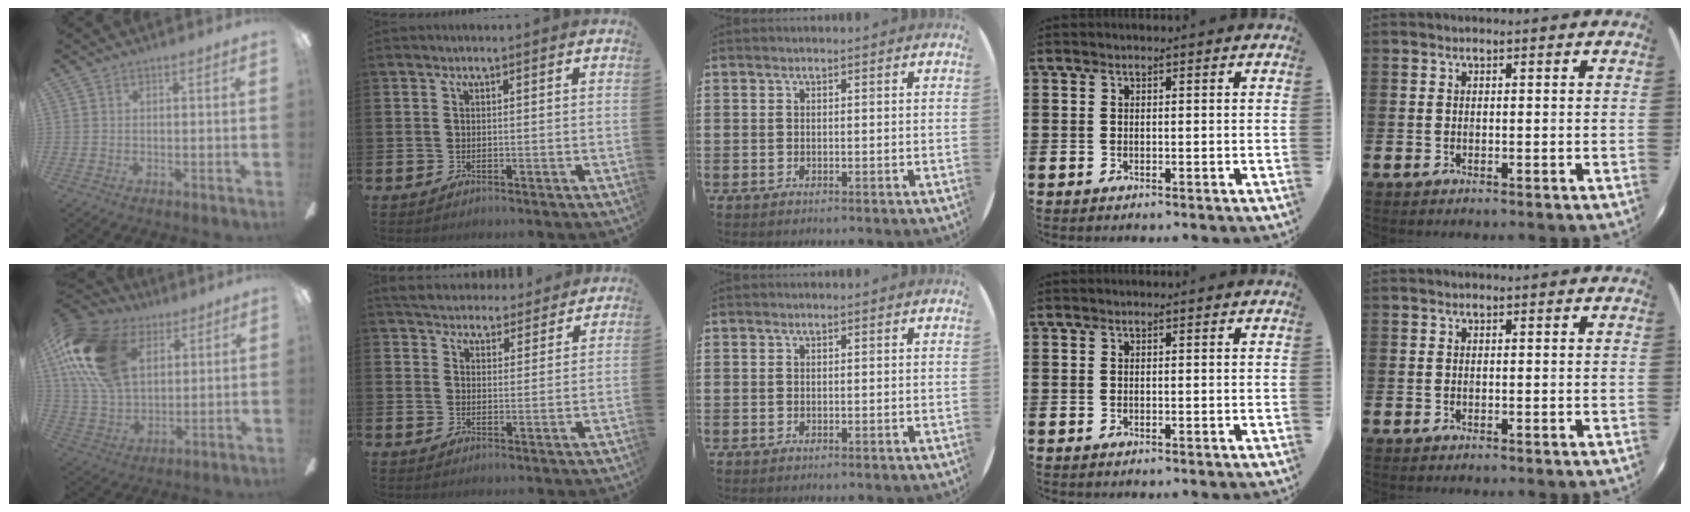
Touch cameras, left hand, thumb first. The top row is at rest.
{"thumb": {"total": 22.7, "force": [8.9, 14.4, 15.1], "torque": [-0.328, -0.010, 0.161]}, "index": {"total": 5.2, "force": [5.1, 1.3, 0.1], "torque": [-0.020, -0.033, 0.091]}}